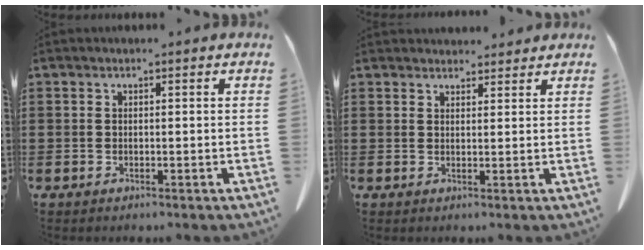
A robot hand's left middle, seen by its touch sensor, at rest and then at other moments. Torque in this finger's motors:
{"motor_torque": [0.13, -0.13, 0.22, 0.05]}